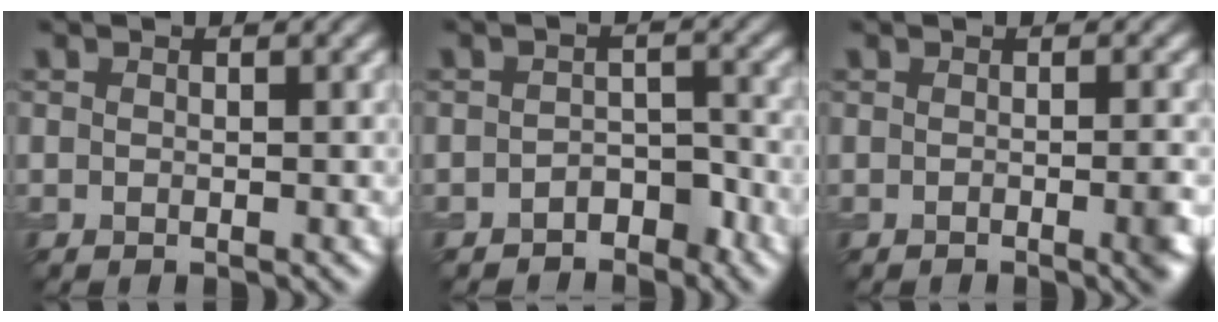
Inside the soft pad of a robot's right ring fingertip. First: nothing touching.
{"total": 2.4, "force": [-2.1, 1.1, 0.6], "torque": [-0.004, 0.010, -0.033]}
{"total": 2.5, "force": [-0.8, 0.7, 2.3], "torque": [-0.024, -0.002, -0.015]}